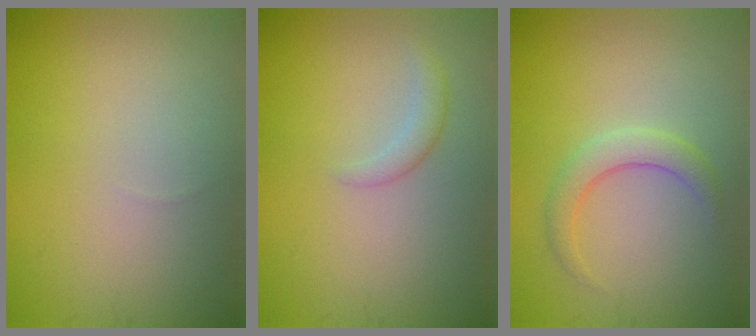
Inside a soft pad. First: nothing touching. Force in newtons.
{"total": 1.4, "press": 1.3, "slide": 0.1}
{"total": 2.4, "press": 2.4, "slide": 0.0}